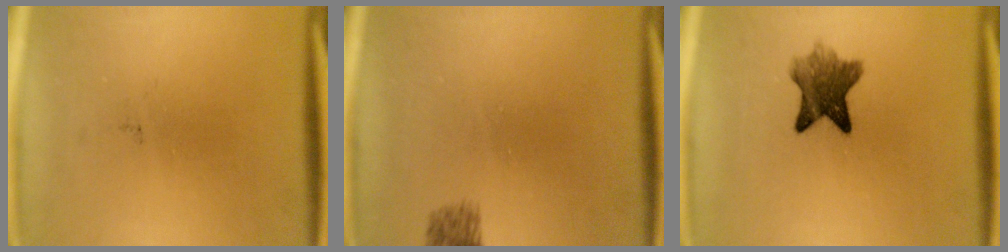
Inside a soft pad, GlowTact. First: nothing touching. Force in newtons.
{"total": 1.9}
{"total": 6.8}